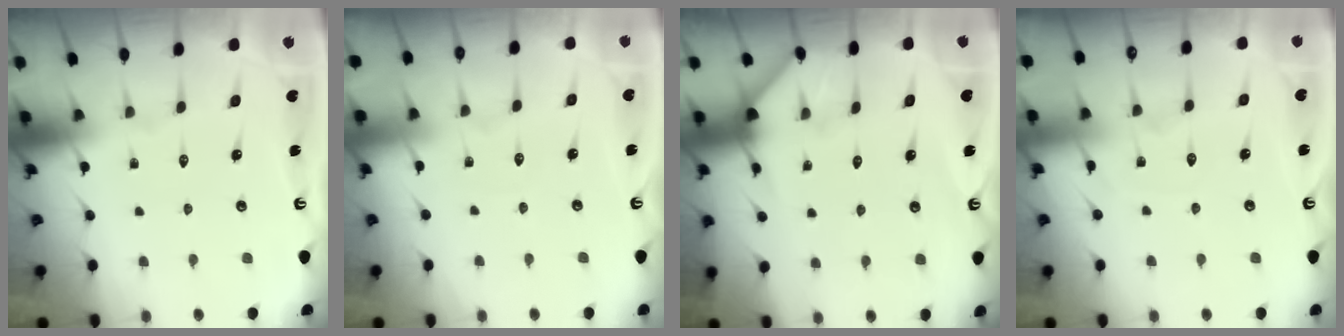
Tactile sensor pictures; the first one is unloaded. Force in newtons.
{"total": 1.8, "press": 1.7, "slide": 0.2}
{"total": 4.8, "press": 4.8, "slide": 0.3}
{"total": 3.7, "press": 3.6, "slide": 0.4}